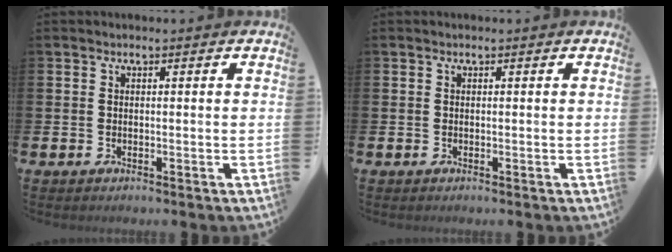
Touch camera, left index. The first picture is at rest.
{"total": 0.0}